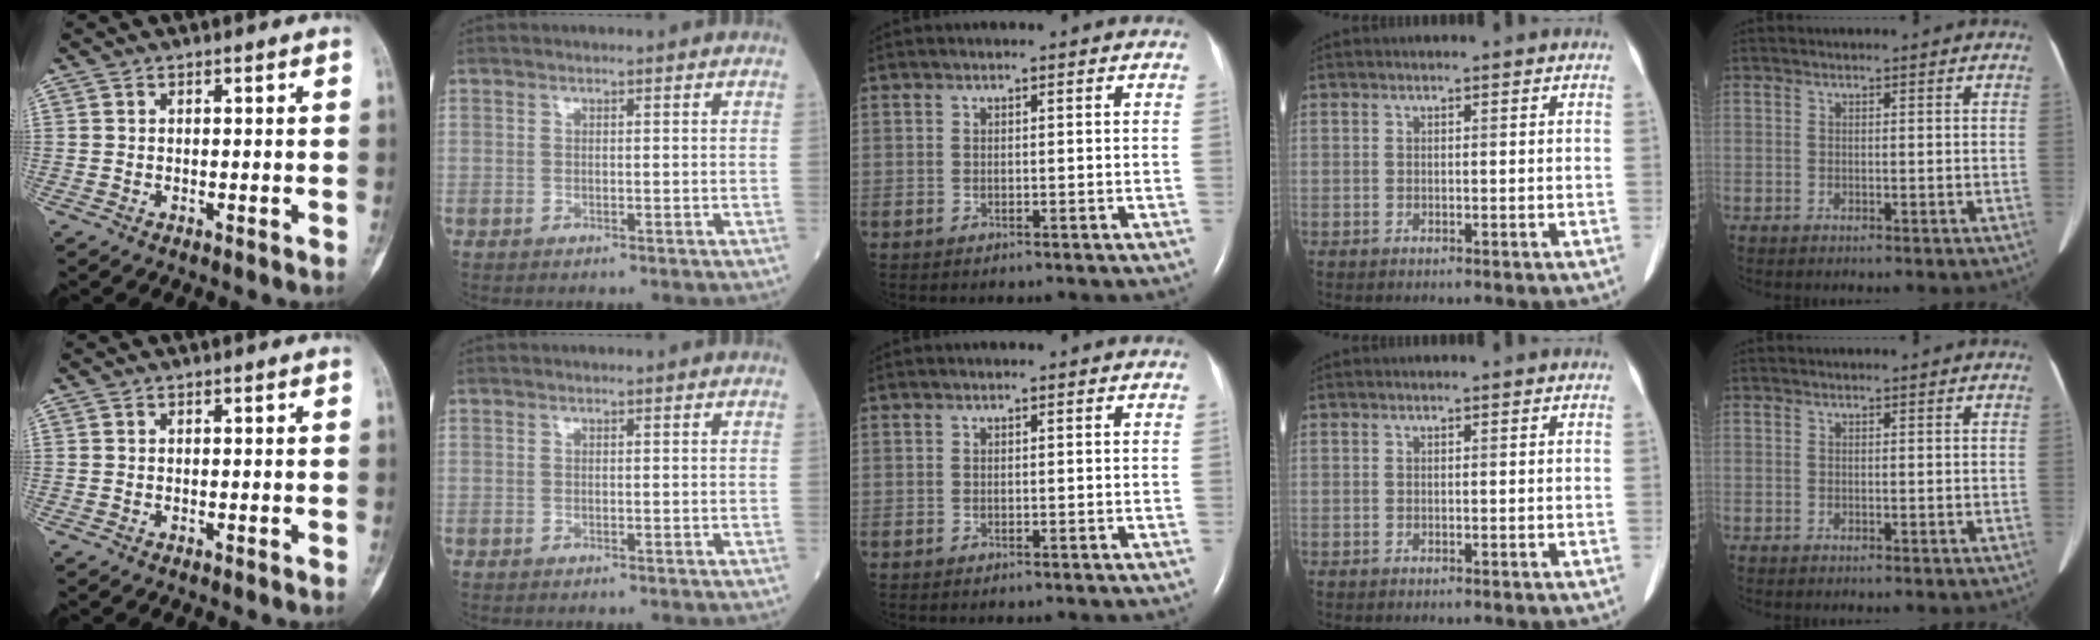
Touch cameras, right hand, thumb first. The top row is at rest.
{}